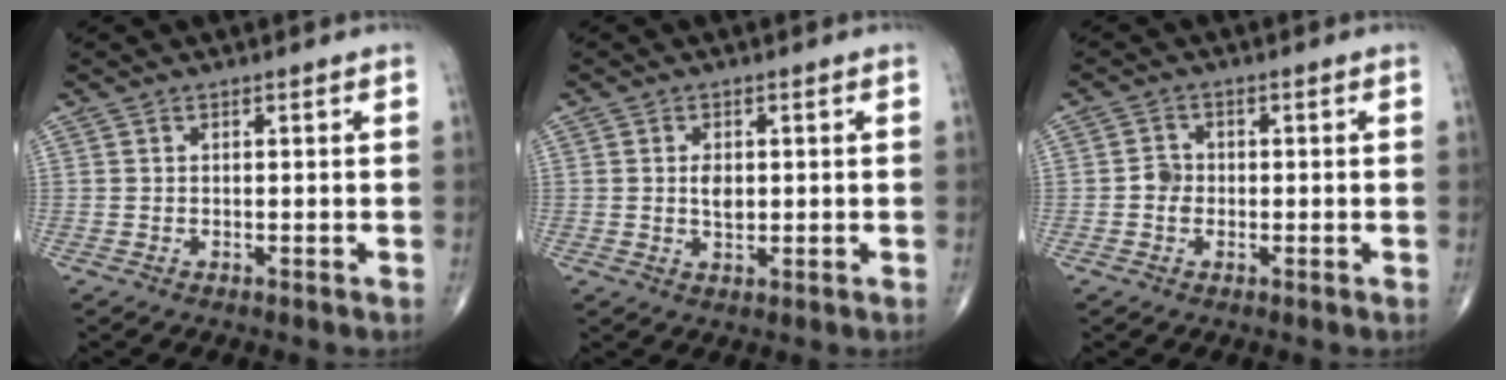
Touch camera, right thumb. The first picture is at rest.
{"total": 2.9, "force": [0.3, 1.8, 2.3], "torque": [-0.033, -0.003, 0.006]}
{"total": 2.5, "force": [-0.5, 2.2, 1.1], "torque": [-0.007, 0.007, -0.013]}